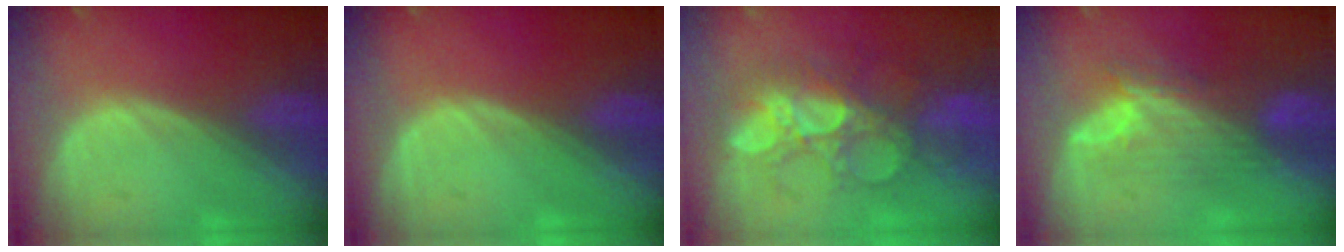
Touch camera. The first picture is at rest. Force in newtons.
{"total": 0.0}
{"total": 9.0, "press": 8.8, "slide": 1.8}
{"total": 7.6, "press": 7.3, "slide": 2.2}